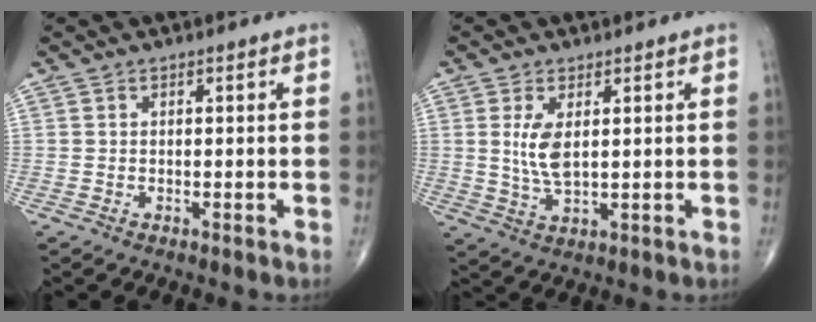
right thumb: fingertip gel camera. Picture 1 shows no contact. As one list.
[{"total": 5.5, "force": [1.2, 2.4, 4.9], "torque": [-0.098, -0.012, 0.032]}]